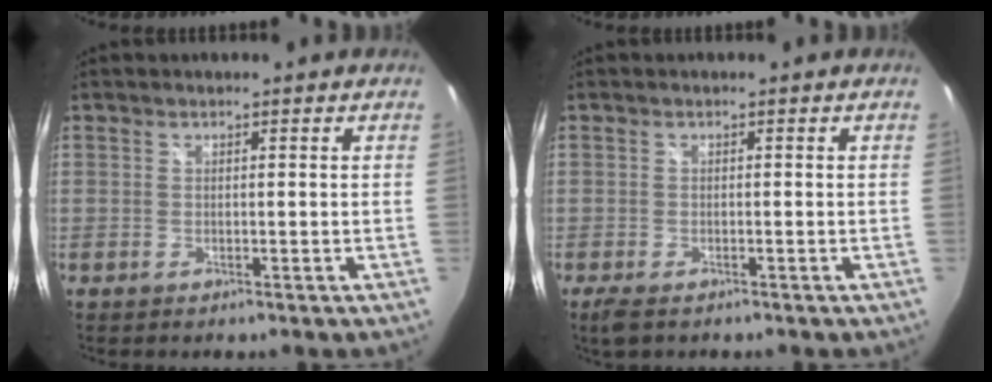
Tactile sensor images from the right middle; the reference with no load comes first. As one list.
[{"total": 3.3, "force": [-2.3, 1.3, 1.9], "torque": [-0.042, -0.015, -0.041]}]